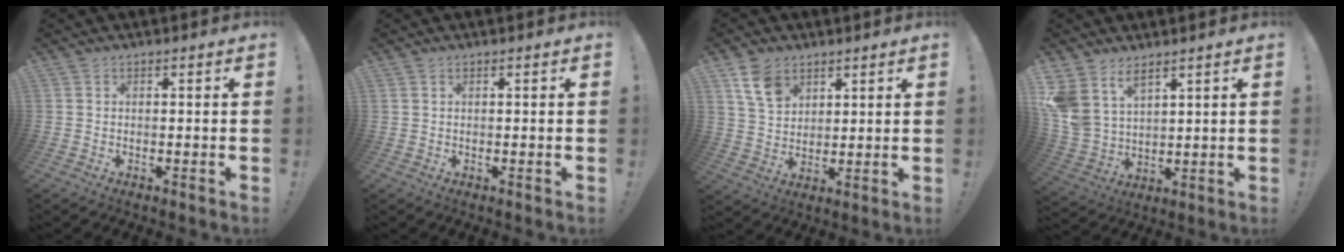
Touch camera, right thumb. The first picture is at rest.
{"total": 0.7, "force": [0.5, 0.3, 0.4], "torque": [-0.008, 0.000, 0.009]}
{"total": 9.7, "force": [5.7, 6.5, 4.3], "torque": [-0.068, -0.025, 0.112]}
{"total": 9.4, "force": [6.2, 5.6, 4.2], "torque": [-0.093, -0.049, 0.124]}